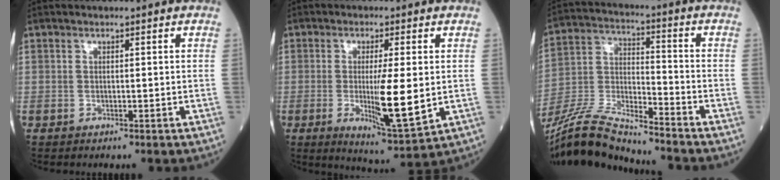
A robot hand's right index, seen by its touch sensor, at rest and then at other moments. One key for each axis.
{"total": 9.9, "fx": -0.8, "fy": 1.1, "fz": 9.8, "tx": -0.166, "ty": -0.025, "tz": -0.010}
{"total": 14.1, "fx": -13.0, "fy": 0.6, "fz": 5.4, "tx": -0.114, "ty": 0.000, "tz": -0.247}